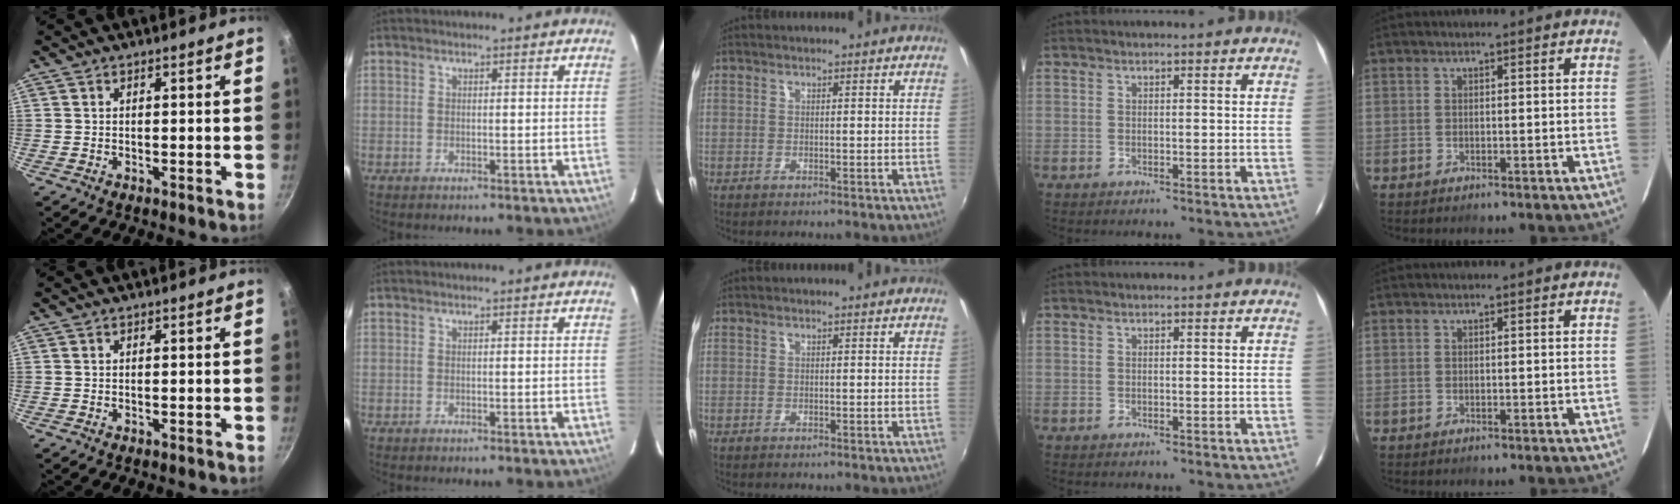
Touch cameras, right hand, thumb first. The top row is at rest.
{}